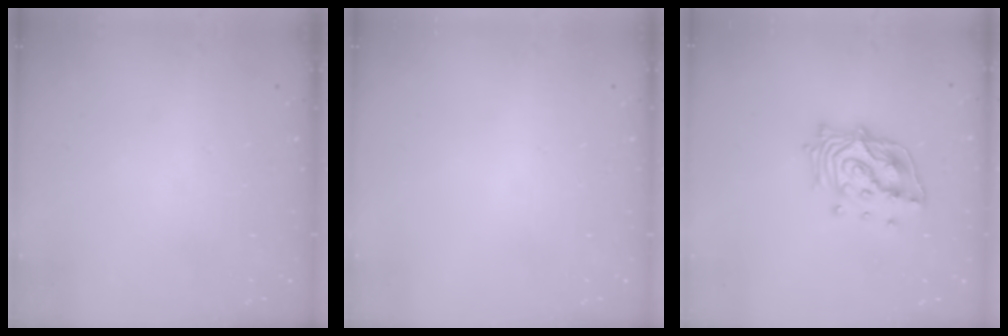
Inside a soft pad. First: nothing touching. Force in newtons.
{"total": 0.0}
{"total": 15.2, "press": 15.1, "slide": 2.0}